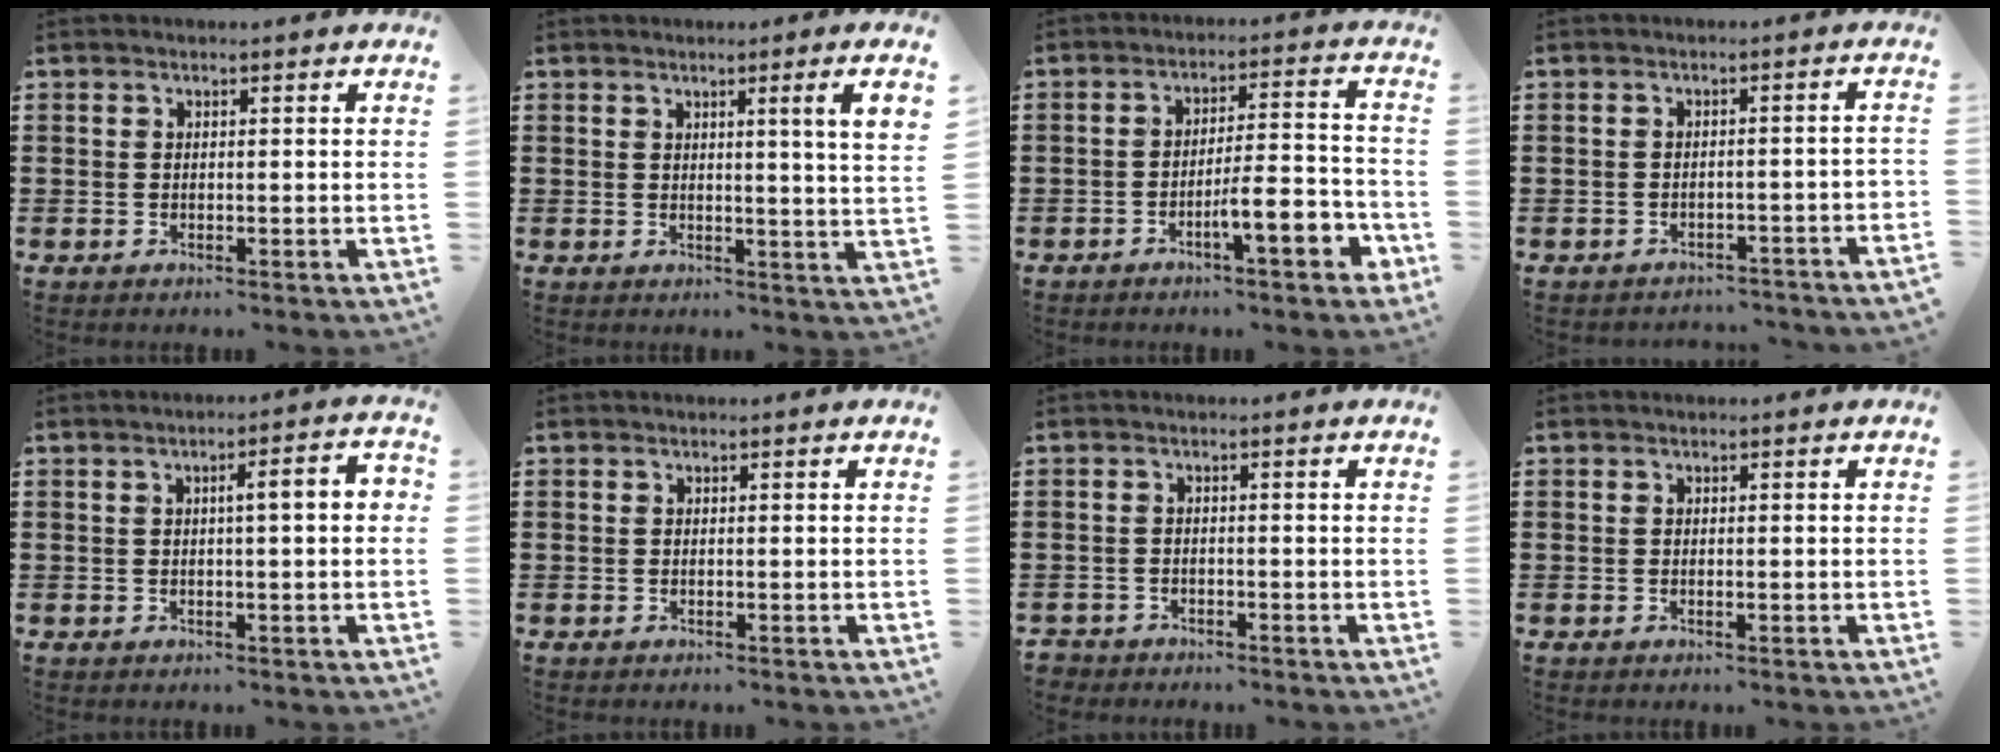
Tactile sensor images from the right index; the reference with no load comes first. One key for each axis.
{"total": 4.3, "fx": 1.9, "fy": -0.8, "fz": 3.8, "tx": -0.067, "ty": -0.010, "tz": 0.028}
{"total": 7.4, "fx": -3.8, "fy": 1.3, "fz": 6.3, "tx": -0.095, "ty": -0.006, "tz": -0.067}
{"total": 2.3, "fx": -2.2, "fy": 0.3, "fz": 0.5, "tx": -0.014, "ty": 0.000, "tz": -0.046}
{"total": 3.7, "fx": 0.2, "fy": 0.3, "fz": 3.7, "tx": -0.067, "ty": 0.001, "tz": -0.001}
{"total": 0.0}
{"total": 1.5, "fx": -1.5, "fy": 0.5, "fz": -0.1, "tx": -0.005, "ty": 0.001, "tz": -0.034}
{"total": 0.0}